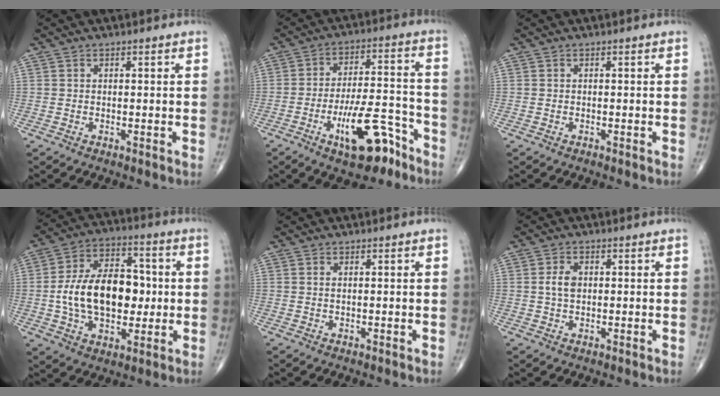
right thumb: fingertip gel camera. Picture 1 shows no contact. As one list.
[{"total": 14.0, "force": [-7.9, 5.3, 10.2], "torque": [-0.148, 0.060, -0.122]}, {"total": 0.0}, {"total": 18.5, "force": [-0.4, 11.4, 14.5], "torque": [-0.224, 0.025, -0.005]}, {"total": 0.6, "force": [0.3, 0.3, 0.5], "torque": [-0.012, 0.001, 0.006]}, {"total": 3.3, "force": [0.4, 2.1, 2.5], "torque": [-0.048, 0.003, 0.006]}]